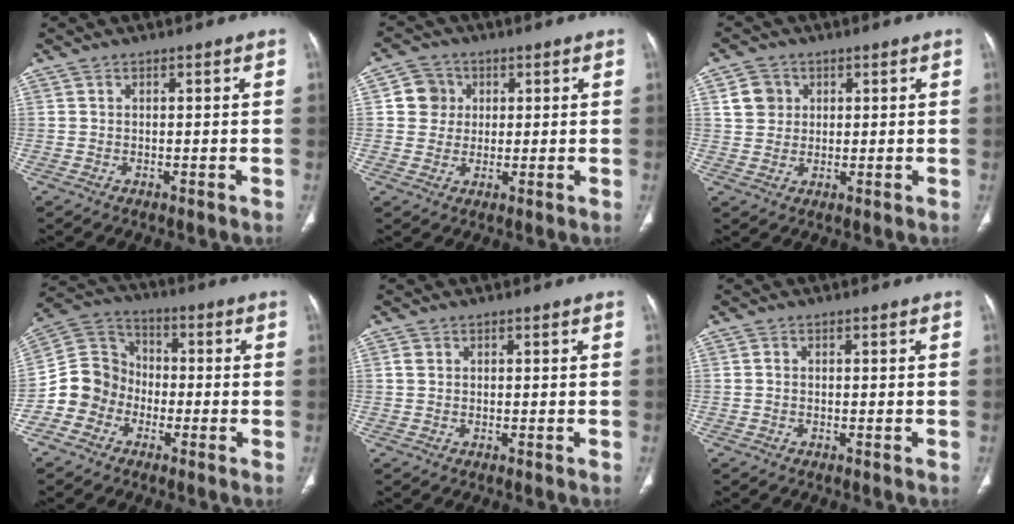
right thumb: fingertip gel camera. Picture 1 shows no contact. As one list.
[{"total": 5.7, "force": [1.2, 5.4, 1.3], "torque": [0.006, 0.004, 0.016]}, {"total": 4.9, "force": [1.6, 4.4, 1.6], "torque": [-0.009, -0.001, 0.028]}, {"total": 10.4, "force": [-3.9, 9.2, 2.8], "torque": [-0.029, 0.054, -0.083]}, {"total": 1.1, "force": [0.3, 0.9, 0.5], "torque": [-0.005, 0.003, 0.006]}, {"total": 0.6, "force": [-0.1, 0.5, 0.4], "torque": [-0.004, 0.002, -0.003]}]